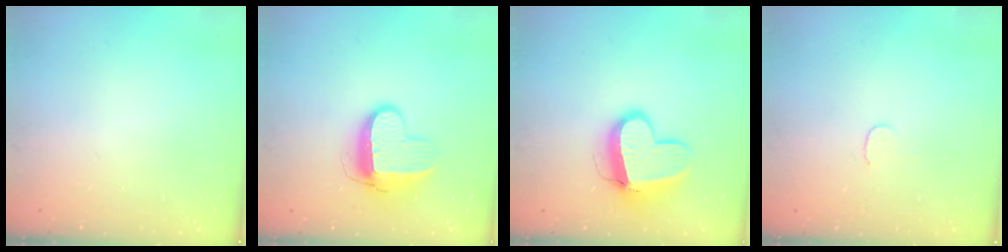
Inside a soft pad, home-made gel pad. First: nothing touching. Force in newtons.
{"total": 10.3, "press": 10.2, "slide": 1.0}
{"total": 12.4, "press": 12.3, "slide": 1.7}
{"total": 3.9, "press": 3.9, "slide": 0.3}